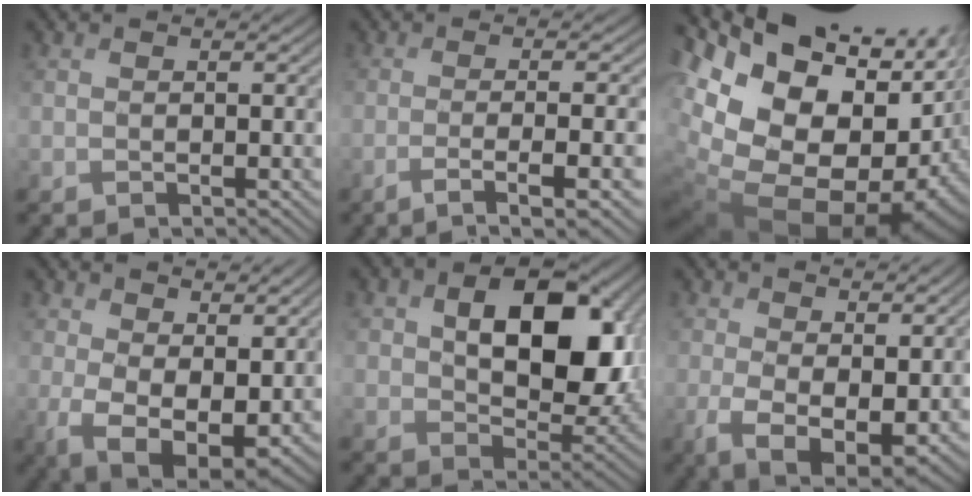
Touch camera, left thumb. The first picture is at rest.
{"total": 7.1, "force": [-2.5, 1.6, 6.5], "torque": [-0.080, -0.002, -0.046]}
{"total": 22.3, "force": [-4.2, 16.8, 14.1], "torque": [-0.238, -0.037, -0.086]}
{"total": 11.4, "force": [3.0, 6.8, 8.6], "torque": [-0.167, -0.033, 0.069]}
{"total": 14.8, "force": [2.8, 9.9, 10.6], "torque": [-0.163, -0.013, 0.060]}
{"total": 7.8, "force": [1.7, 4.4, 6.2], "torque": [-0.120, -0.023, 0.033]}